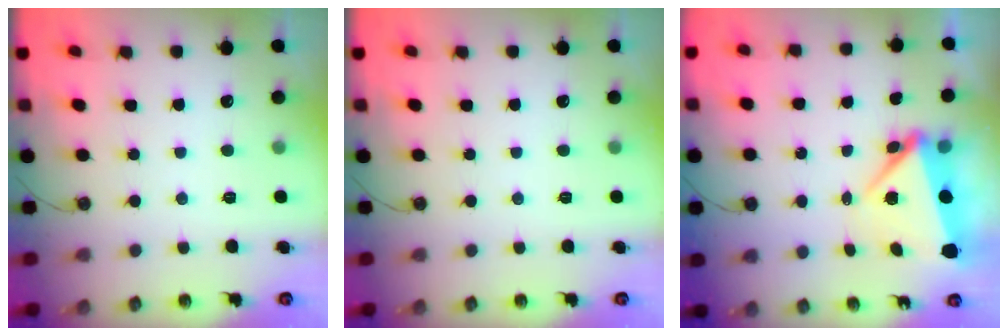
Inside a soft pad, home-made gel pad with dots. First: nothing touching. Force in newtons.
{"total": 0.0}
{"total": 5.5, "press": 5.3, "slide": 1.4}